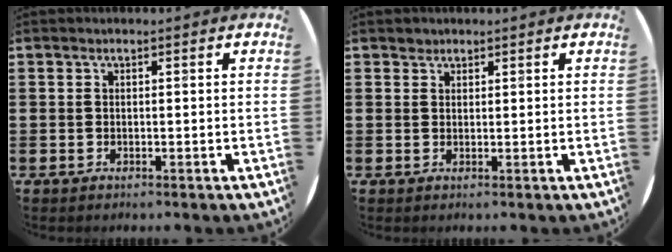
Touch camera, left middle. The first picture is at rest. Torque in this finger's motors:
{"motor_torque": [0.08, -0.05, -0.02, 0.00]}